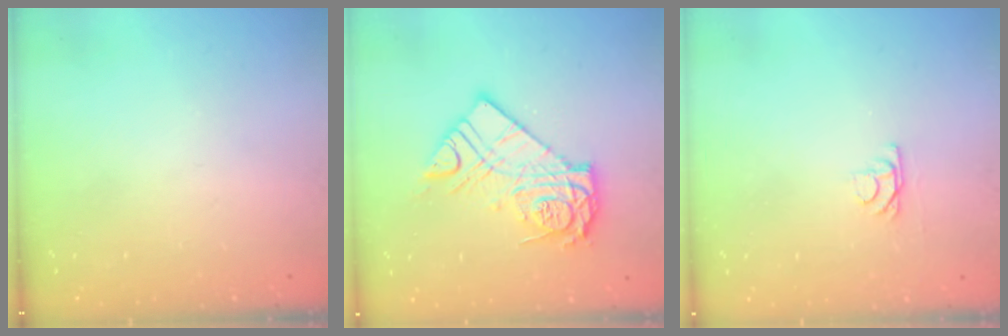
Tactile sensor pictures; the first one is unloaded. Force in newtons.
{"total": 12.9, "press": 12.9, "slide": 1.0}
{"total": 3.8, "press": 3.8, "slide": 0.4}